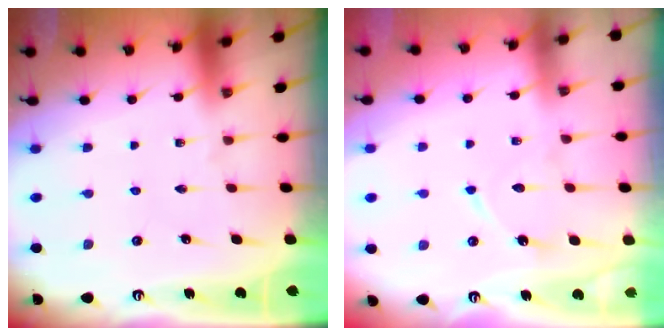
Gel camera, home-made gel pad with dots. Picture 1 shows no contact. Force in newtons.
{"total": 7.7, "press": 7.7, "slide": 0.8}